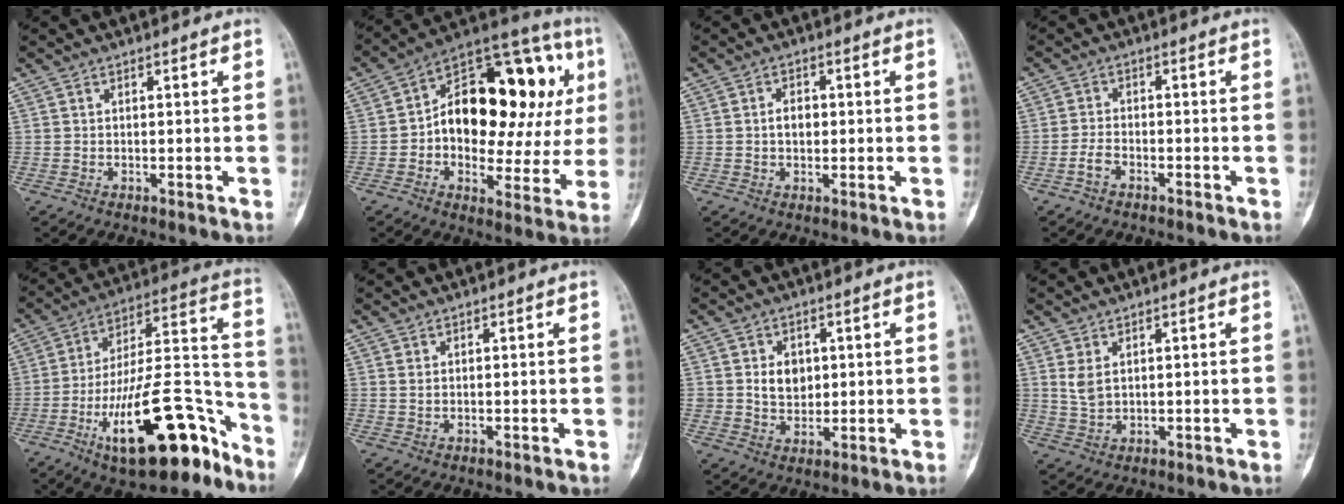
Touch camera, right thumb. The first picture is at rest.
{"total": 26.7, "force": [4.5, 13.9, 22.4], "torque": [-0.282, 0.042, 0.064]}
{"total": 3.0, "force": [0.1, 2.1, 2.1], "torque": [-0.028, 0.006, -0.001]}
{"total": 2.8, "force": [-1.8, 1.4, 1.6], "torque": [-0.034, 0.015, -0.037]}
{"total": 24.6, "force": [-13.5, 8.8, 18.5], "torque": [-0.262, 0.094, -0.218]}
{"total": 0.7, "force": [0.4, 0.4, 0.5], "torque": [-0.008, 0.000, 0.008]}
{"total": 5.8, "force": [1.2, 4.6, 3.4], "torque": [-0.031, -0.008, 0.028]}
{"total": 3.3, "force": [1.3, 1.9, 2.4], "torque": [-0.046, -0.006, 0.036]}